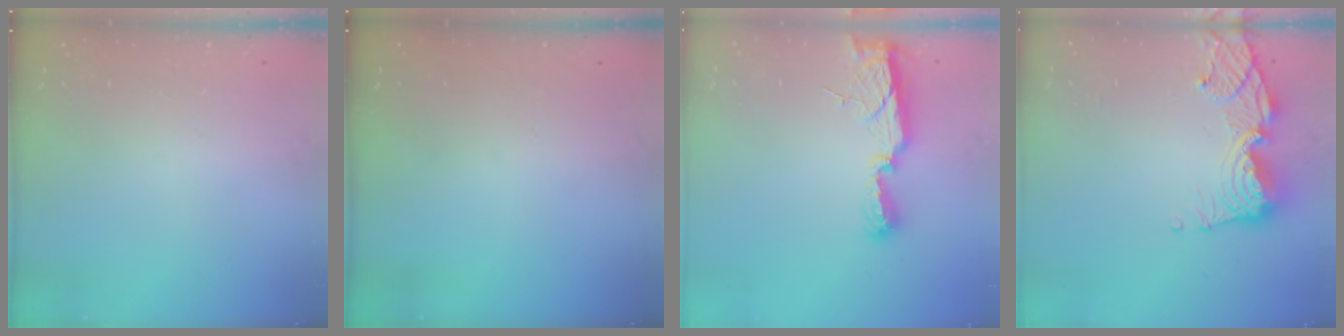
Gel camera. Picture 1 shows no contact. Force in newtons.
{"total": 0.0}
{"total": 10.6, "press": 9.3, "slide": 5.2}
{"total": 12.9, "press": 12.8, "slide": 1.6}